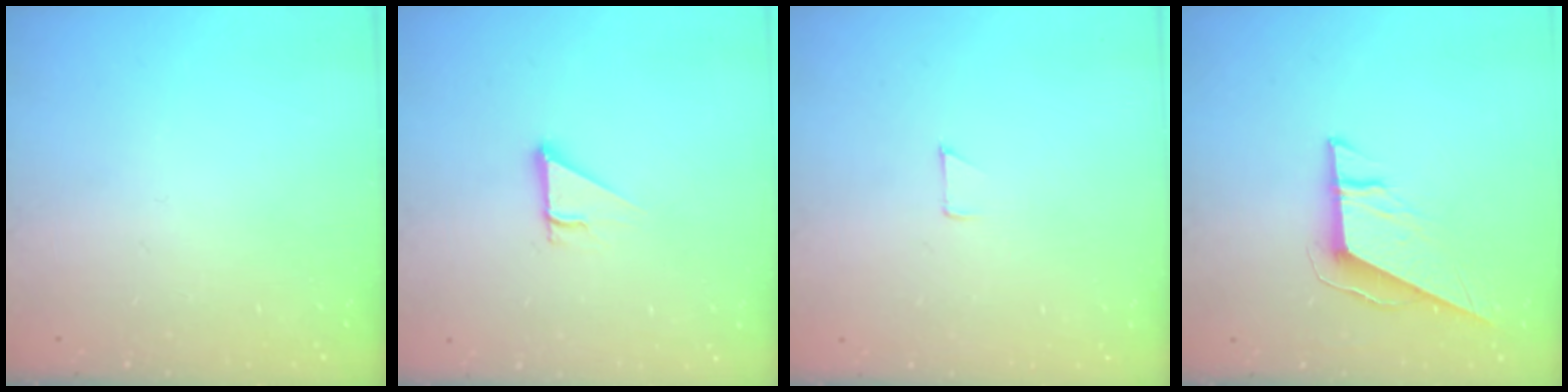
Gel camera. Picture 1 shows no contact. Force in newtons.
{"total": 2.5, "press": 2.5, "slide": 0.2}
{"total": 3.2, "press": 3.2, "slide": 0.3}
{"total": 9.2, "press": 9.2, "slide": 0.4}